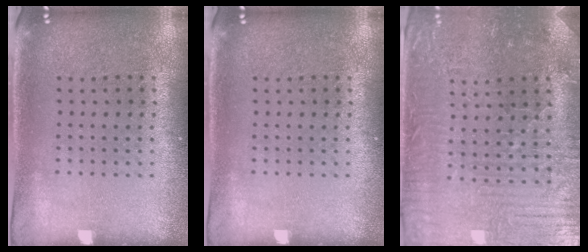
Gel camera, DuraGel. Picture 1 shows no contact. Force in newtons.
{"total": 0.0}
{"total": 2.3, "press": 2.2, "slide": 0.4}